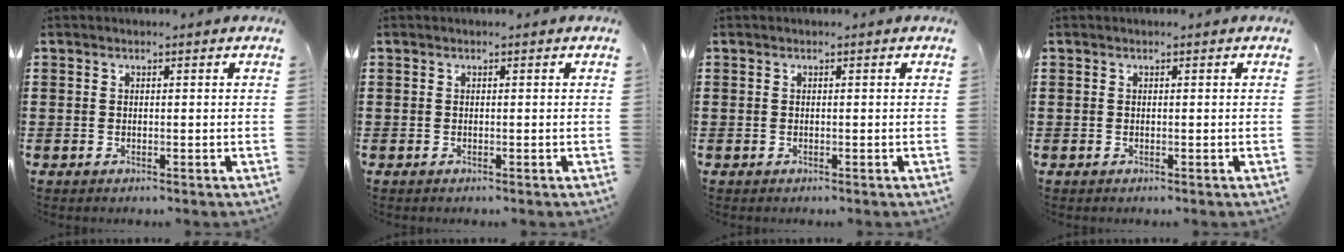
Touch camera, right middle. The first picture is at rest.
{"total": 0.0}
{"total": 0.0}
{"total": 0.0}